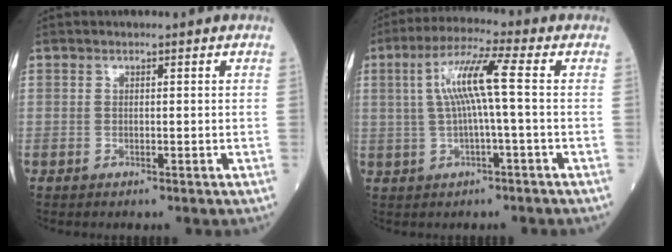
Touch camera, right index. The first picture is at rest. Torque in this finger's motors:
{"motor_torque": [1.30, -0.08, 0.62, 0.17]}